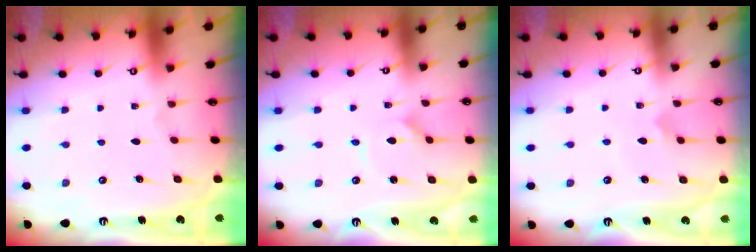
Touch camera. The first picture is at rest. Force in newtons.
{"total": 1.5, "press": 1.5, "slide": 0.0}
{"total": 5.7, "press": 5.7, "slide": 0.5}